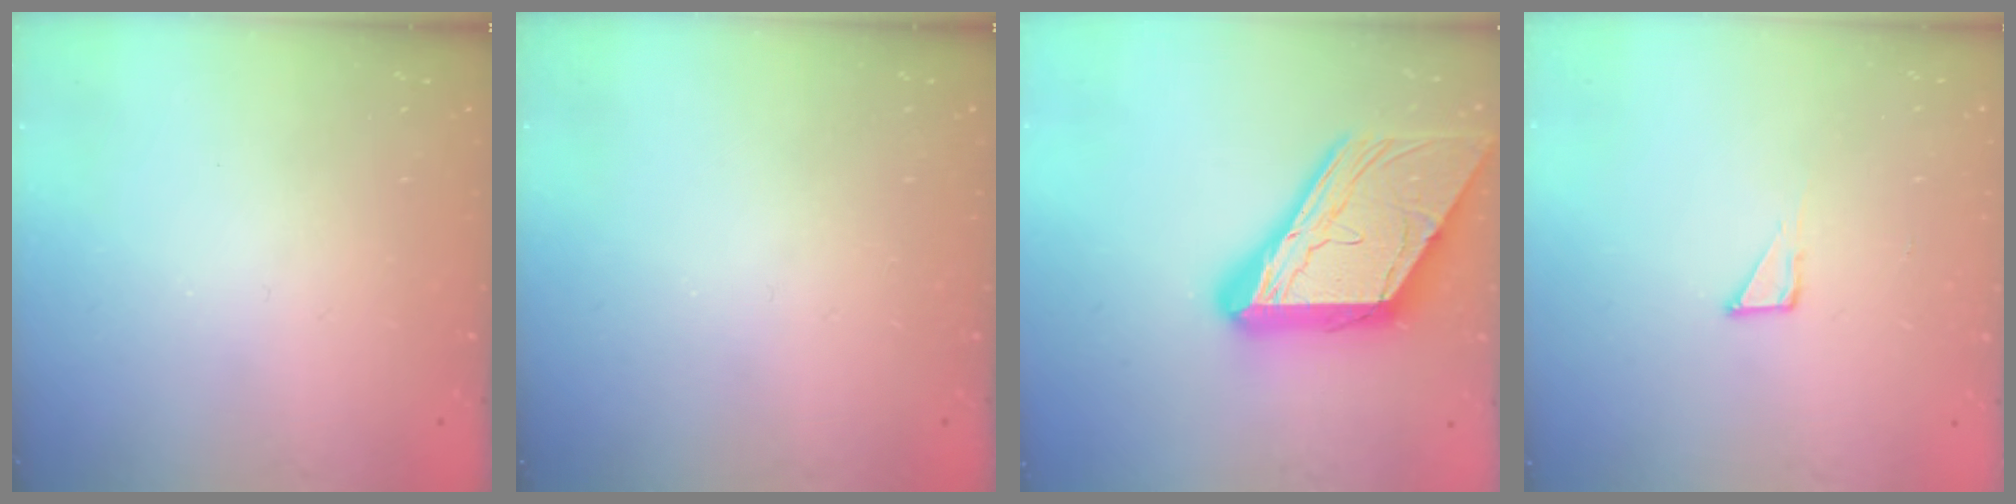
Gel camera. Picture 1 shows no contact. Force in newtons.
{"total": 0.0}
{"total": 23.0, "press": 22.9, "slide": 2.4}
{"total": 2.7, "press": 2.7, "slide": 0.2}